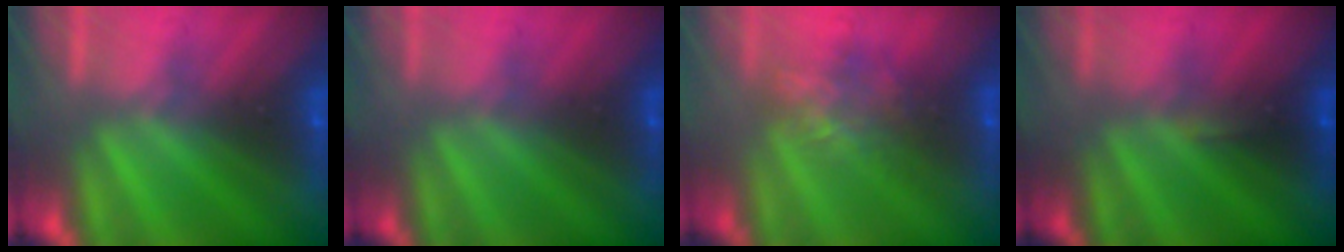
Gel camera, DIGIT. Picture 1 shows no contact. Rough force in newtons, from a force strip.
{"total": 2.4}
{"total": 4.4}
{"total": 3.6}